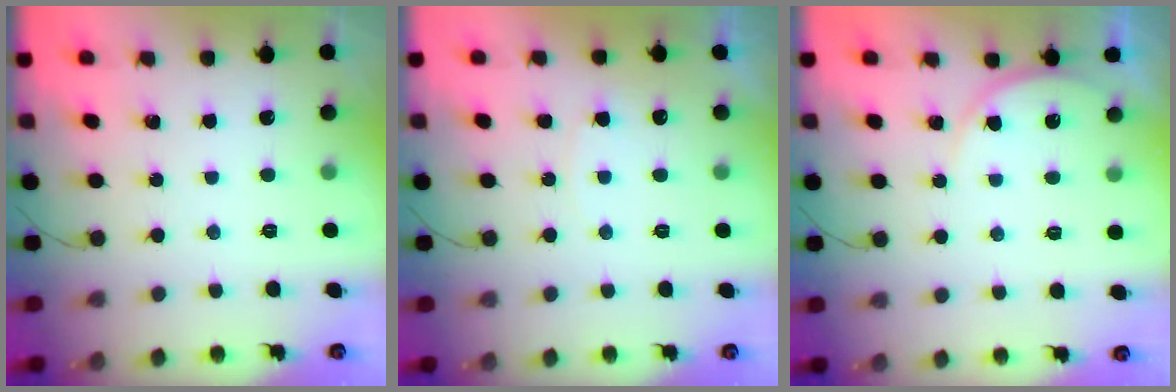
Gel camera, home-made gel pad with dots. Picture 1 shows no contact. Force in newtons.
{"total": 4.7, "press": 4.7, "slide": 0.4}
{"total": 4.7, "press": 4.6, "slide": 0.6}